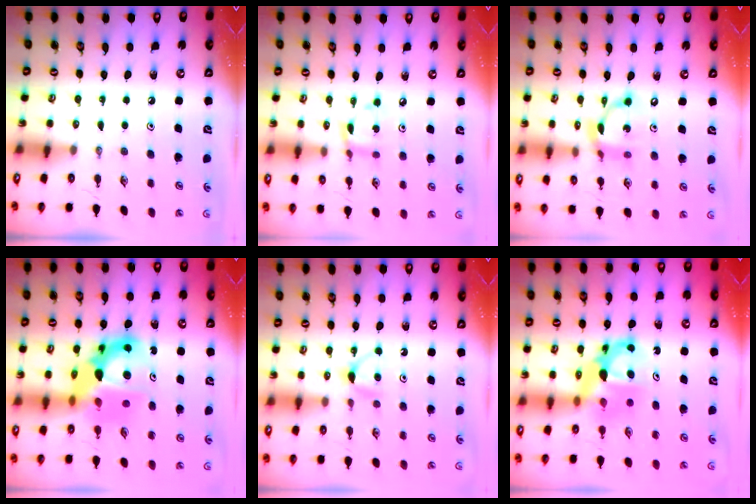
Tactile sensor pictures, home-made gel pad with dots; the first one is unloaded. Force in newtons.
{"total": 4.9, "press": 4.8, "slide": 0.2}
{"total": 11.3, "press": 11.3, "slide": 0.8}
{"total": 13.7, "press": 13.6, "slide": 1.3}
{"total": 4.1, "press": 4.0, "slide": 0.6}
{"total": 8.1, "press": 8.1, "slide": 0.5}